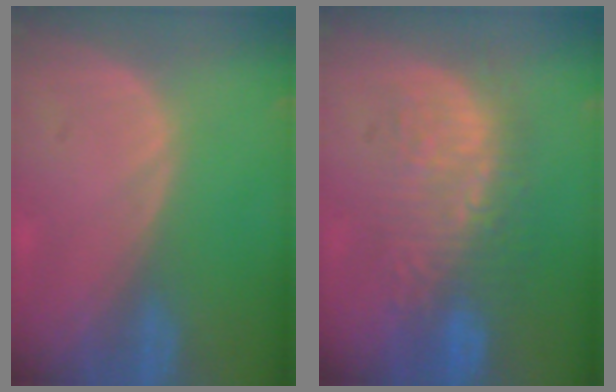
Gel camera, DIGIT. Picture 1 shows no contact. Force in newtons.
{"total": 9.3, "press": 9.0, "slide": 2.3}